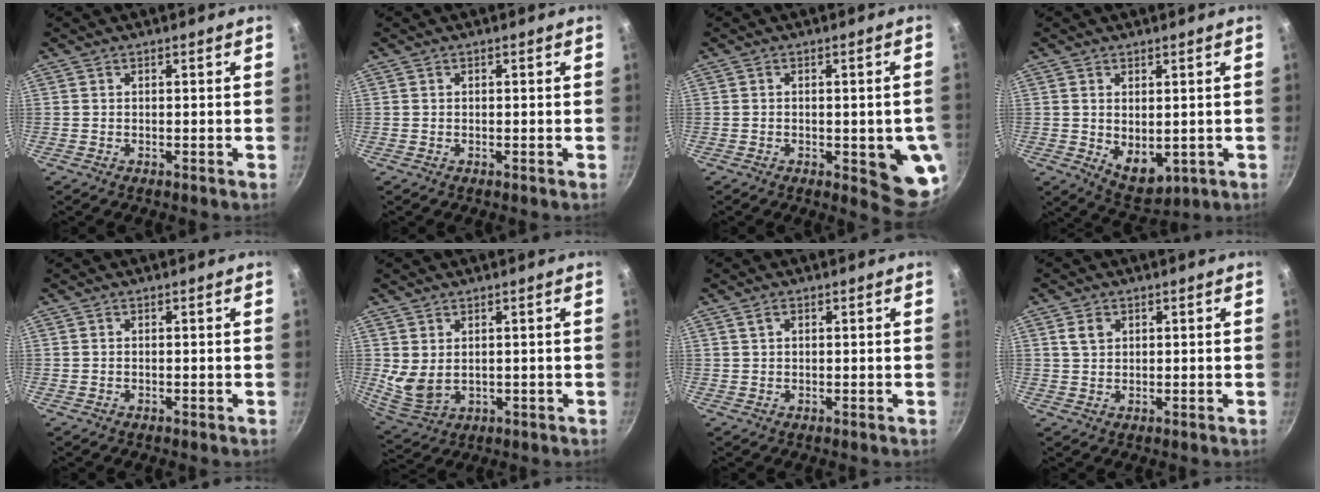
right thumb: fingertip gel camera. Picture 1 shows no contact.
{"total": 0.0}
{"total": 9.9, "force": [-1.8, 3.8, 9.0], "torque": [-0.075, -0.005, -0.021]}
{"total": 7.2, "force": [0.1, 4.5, 5.6], "torque": [-0.072, -0.019, 0.019]}
{"total": 0.0}
{"total": 6.1, "force": [1.4, 4.1, 4.3], "torque": [-0.076, -0.023, 0.044]}
{"total": 1.4, "force": [0.7, 0.9, 0.9], "torque": [-0.013, 0.002, 0.013]}
{"total": 2.9, "force": [1.1, 2.3, 1.5], "torque": [-0.017, 0.001, 0.021]}